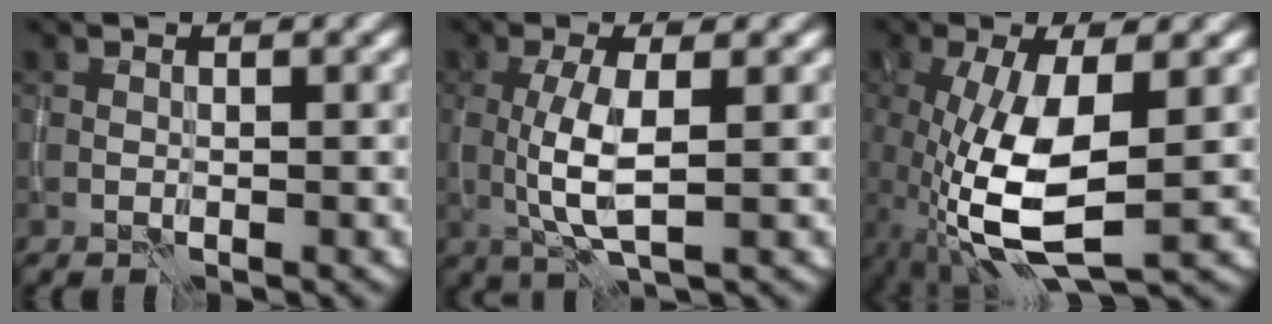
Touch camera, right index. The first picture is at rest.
{"total": 4.7, "force": [-0.1, 1.4, 4.5], "torque": [-0.099, -0.004, -0.001]}
{"total": 8.4, "force": [-1.7, 3.1, 7.6], "torque": [-0.177, -0.012, -0.030]}